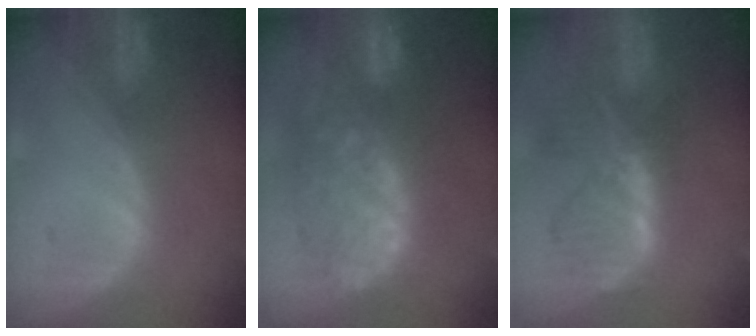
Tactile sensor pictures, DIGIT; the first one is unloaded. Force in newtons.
{"total": 12.2, "press": 12.2, "slide": 1.4}
{"total": 7.8, "press": 7.0, "slide": 3.5}